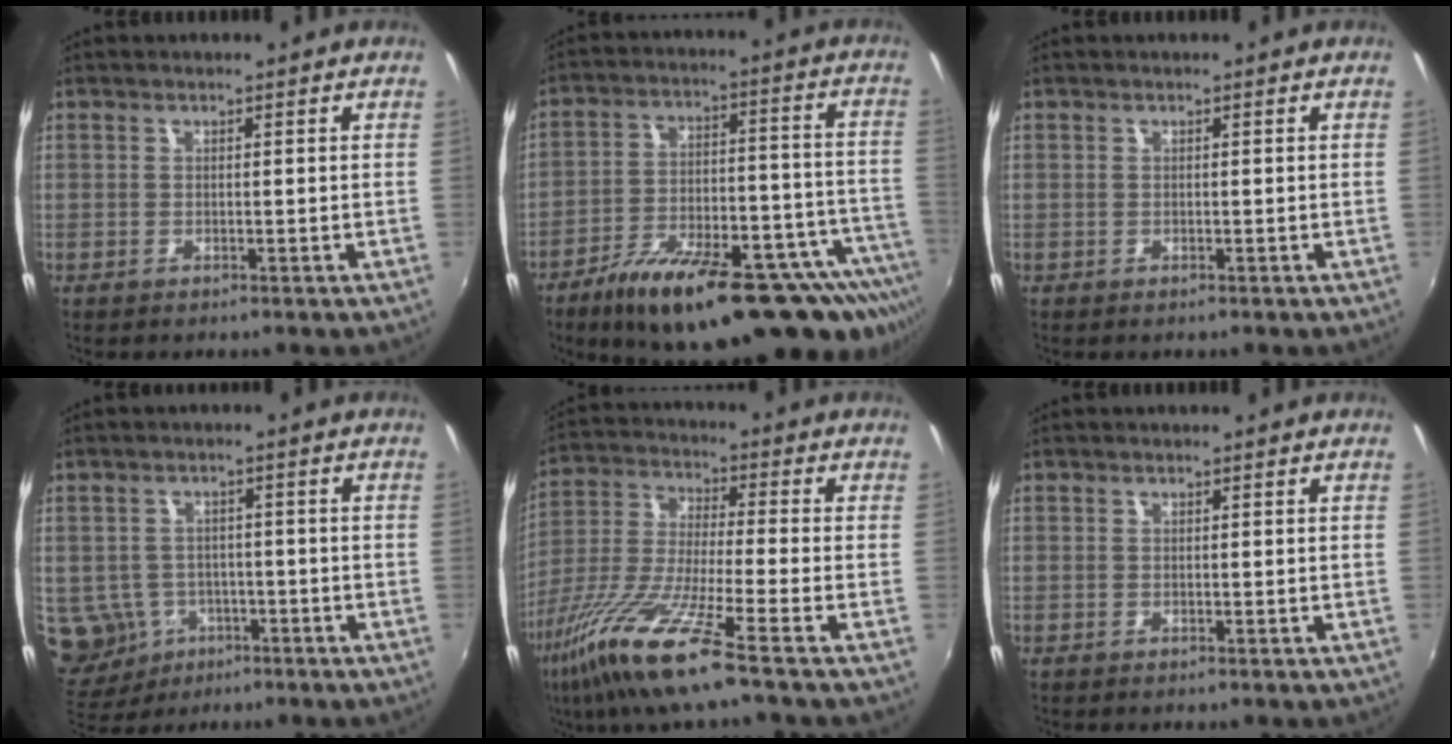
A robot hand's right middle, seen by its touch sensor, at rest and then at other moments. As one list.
[{"total": 29.4, "force": [-20.3, 9.8, 18.9], "torque": [-0.267, -0.026, -0.273]}, {"total": 0.0}, {"total": 9.6, "force": [-3.4, 8.2, 3.4], "torque": [-0.107, -0.003, -0.038]}, {"total": 14.6, "force": [-9.3, -0.3, 11.2], "torque": [-0.235, -0.036, -0.182]}, {"total": 0.0}]